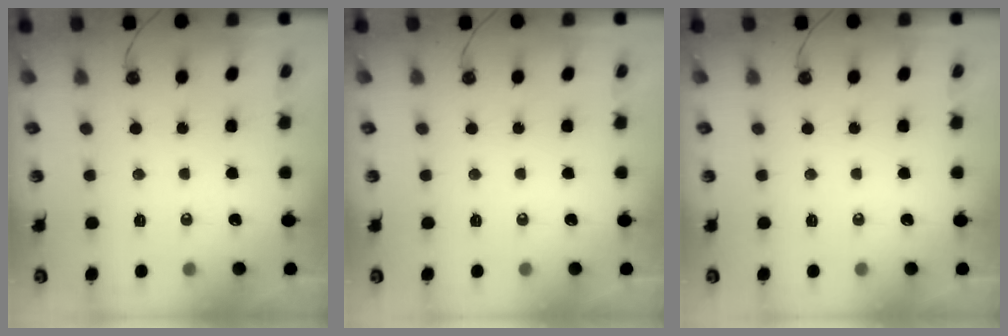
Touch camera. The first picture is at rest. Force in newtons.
{"total": 0.0}
{"total": 0.0}